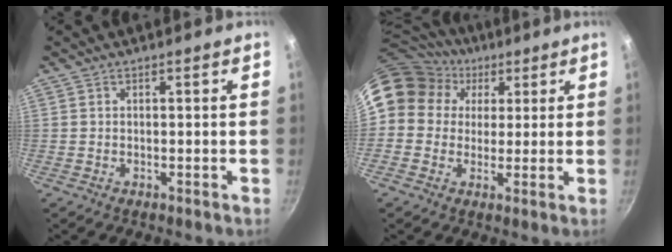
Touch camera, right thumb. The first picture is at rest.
{"total": 15.3, "force": [5.2, 13.3, 5.5], "torque": [-0.093, 0.023, 0.081]}